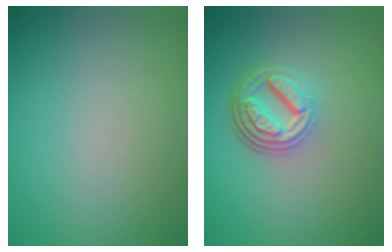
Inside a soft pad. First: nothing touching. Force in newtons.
{"total": 4.9, "press": 3.6, "slide": 3.4}